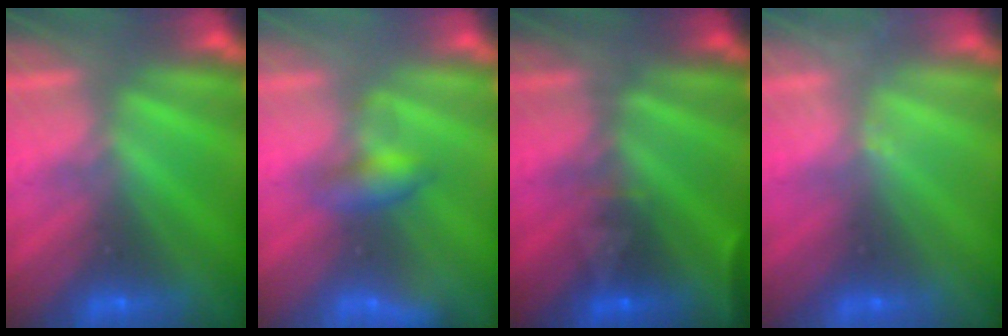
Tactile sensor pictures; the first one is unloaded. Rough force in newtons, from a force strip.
{"total": 2.0}
{"total": 2.9}
{"total": 2.4}